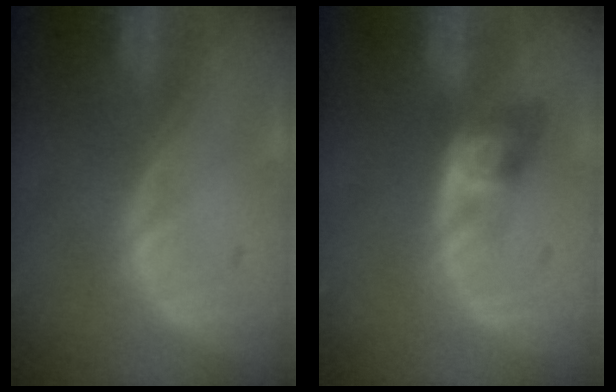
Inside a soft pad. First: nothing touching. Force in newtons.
{"total": 4.0, "press": 4.0, "slide": 0.2}